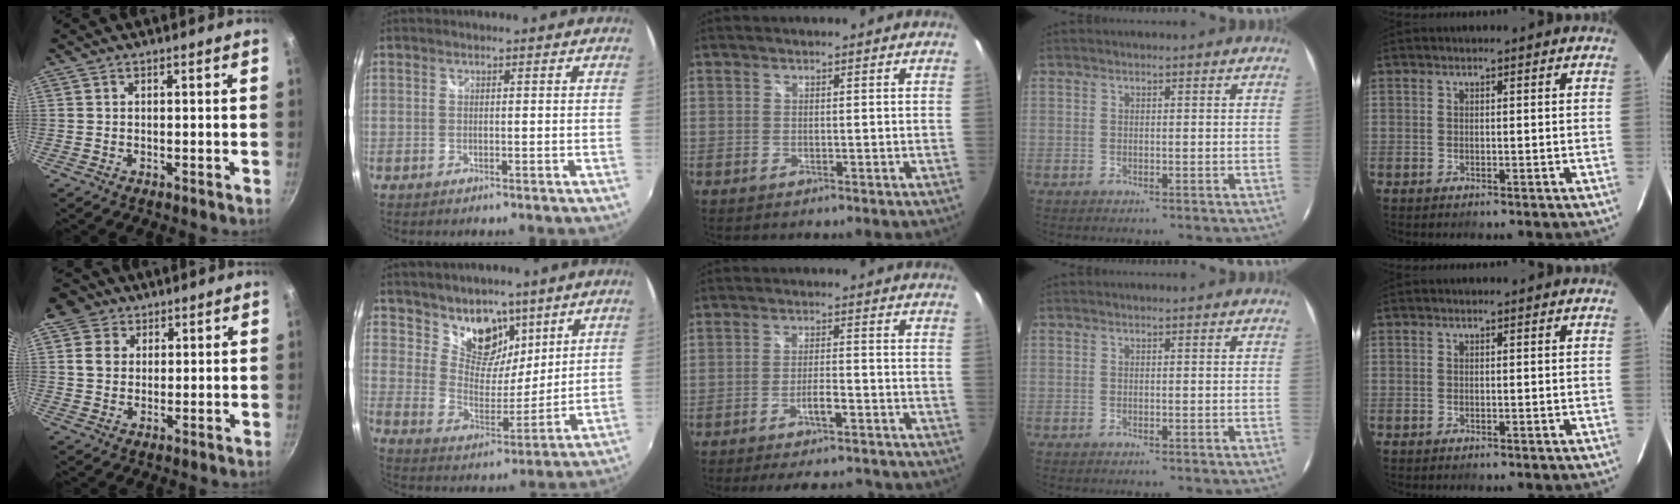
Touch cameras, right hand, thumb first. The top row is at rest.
{"thumb": {"total": 7.1, "force": [3.1, 5.9, 2.6], "torque": [-0.012, 0.002, 0.047]}, "index": {"total": 11.7, "force": [8.1, 7.1, 4.5], "torque": [-0.074, -0.006, 0.145]}, "middle": {"total": 9.8, "force": [-8.7, 1.8, 4.2], "torque": [-0.091, 0.000, -0.121]}}